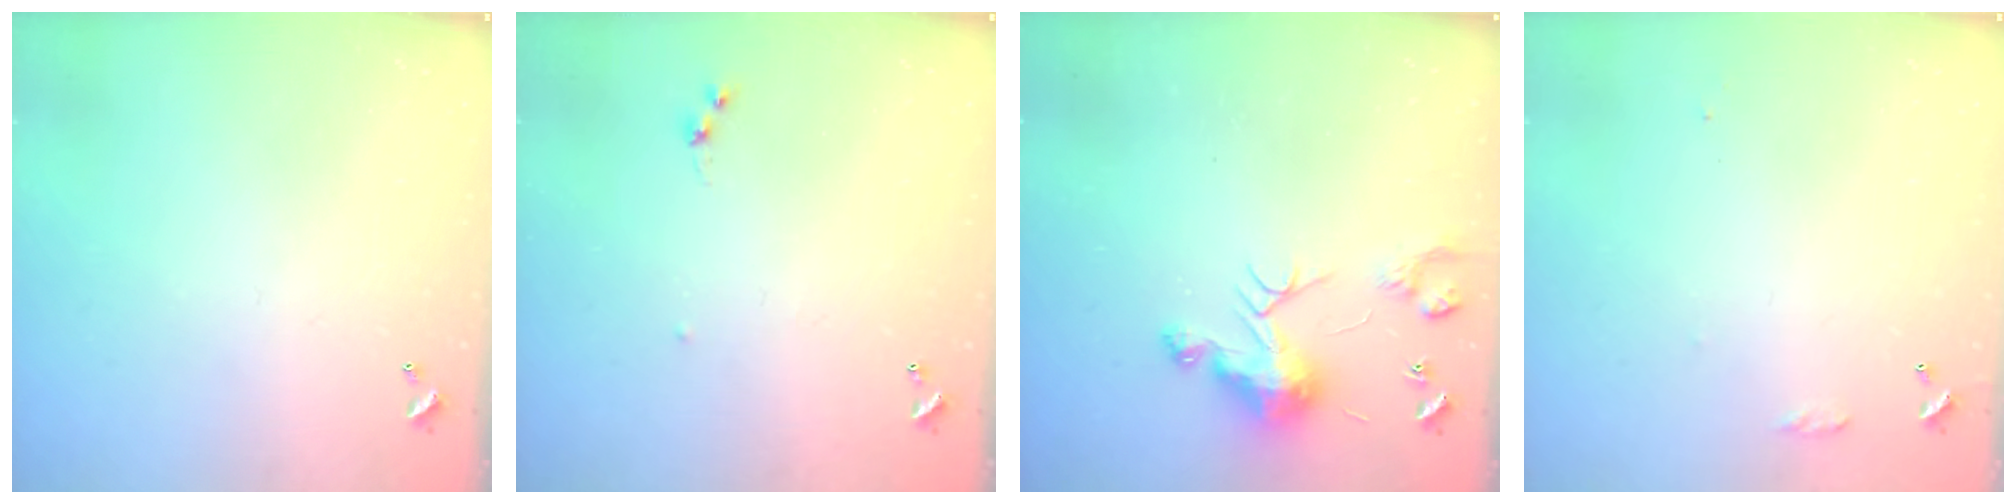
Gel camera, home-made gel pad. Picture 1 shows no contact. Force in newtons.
{"total": 6.0, "press": 6.0, "slide": 0.7}
{"total": 8.8, "press": 8.8, "slide": 0.0}
{"total": 6.3, "press": 6.3, "slide": 0.8}